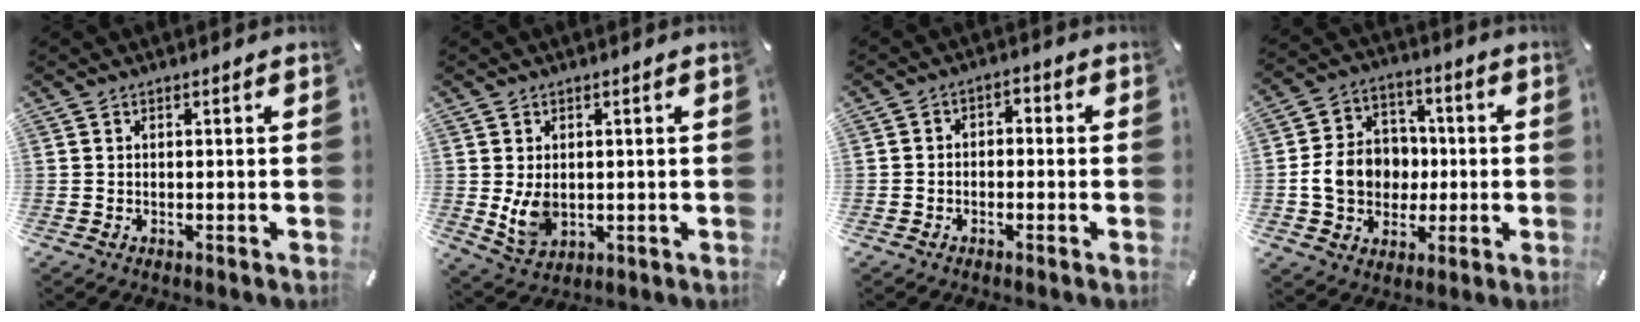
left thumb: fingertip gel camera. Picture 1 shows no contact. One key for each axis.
{"total": 6.2, "fx": 0.6, "fy": 4.7, "fz": 4.0, "tx": -0.089, "ty": -0.010, "tz": 0.008}
{"total": 3.0, "fx": -2.1, "fy": 2.0, "fz": 0.8, "tx": -0.012, "ty": 0.016, "tz": -0.043}
{"total": 11.6, "fx": -1.2, "fy": 10.4, "fz": 5.1, "tx": -0.102, "ty": 0.022, "tz": -0.014}